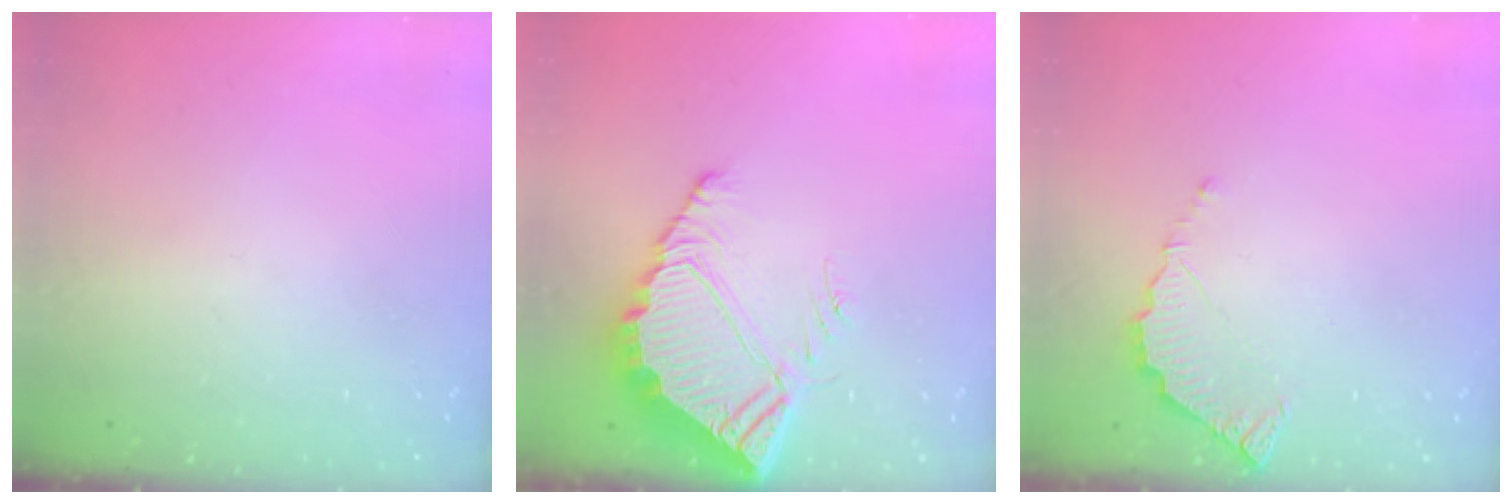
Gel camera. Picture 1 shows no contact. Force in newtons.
{"total": 7.9, "press": 7.9, "slide": 0.6}
{"total": 5.0, "press": 5.0, "slide": 0.2}